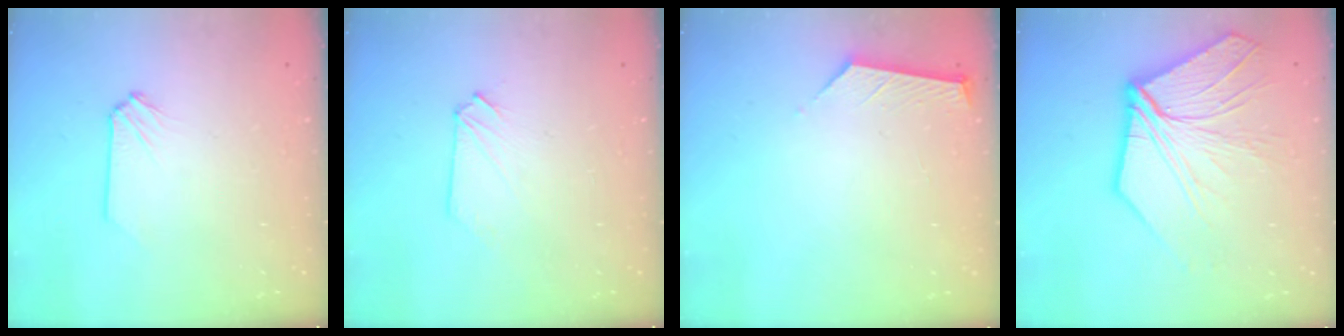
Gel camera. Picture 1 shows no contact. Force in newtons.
{"total": 0.8, "press": 0.8, "slide": 0.2}
{"total": 3.7, "press": 3.6, "slide": 0.5}
{"total": 14.5, "press": 14.3, "slide": 2.4}